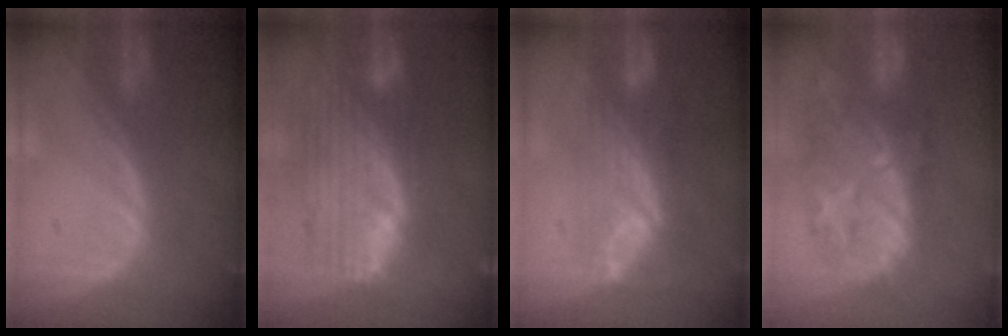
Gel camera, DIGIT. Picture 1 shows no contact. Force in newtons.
{"total": 11.7, "press": 10.0, "slide": 6.2}
{"total": 7.9, "press": 6.6, "slide": 4.3}
{"total": 10.1, "press": 9.6, "slide": 3.0}